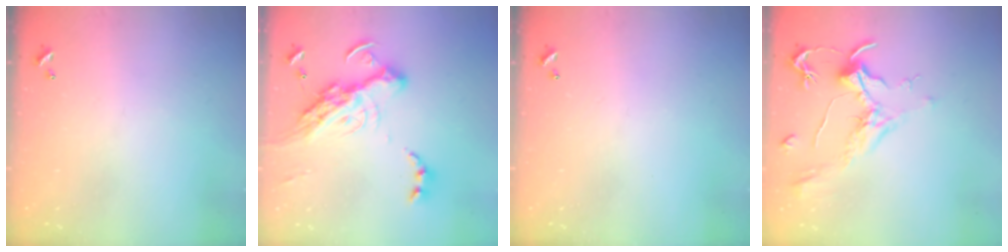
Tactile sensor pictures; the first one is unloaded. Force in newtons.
{"total": 21.4, "press": 21.3, "slide": 1.9}
{"total": 0.0}
{"total": 2.1, "press": 2.0, "slide": 0.8}